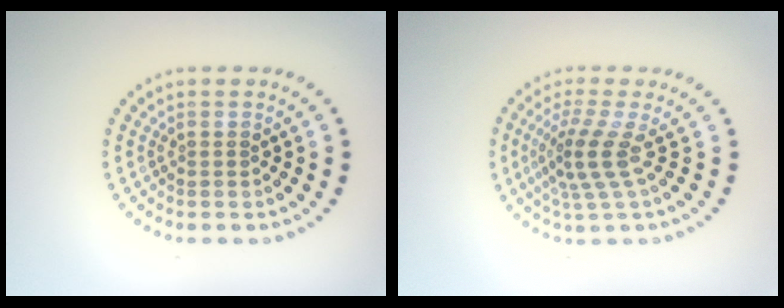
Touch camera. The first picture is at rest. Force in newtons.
{"total": 3.2, "press": 2.3, "slide": 2.3}